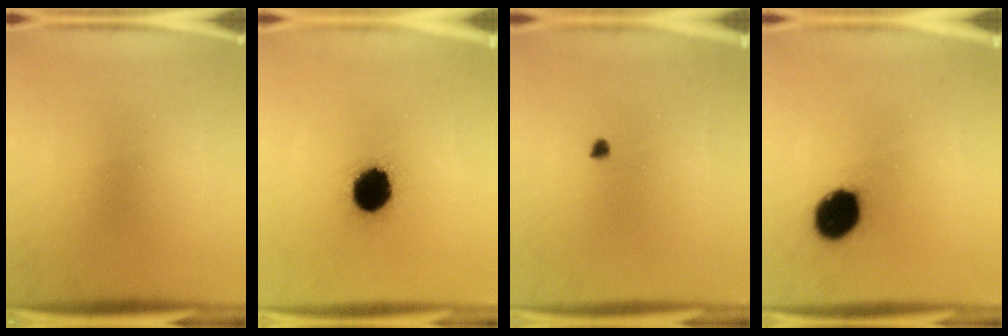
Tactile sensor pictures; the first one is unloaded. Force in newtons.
{"total": 12.4}
{"total": 1.0}
{"total": 12.3}